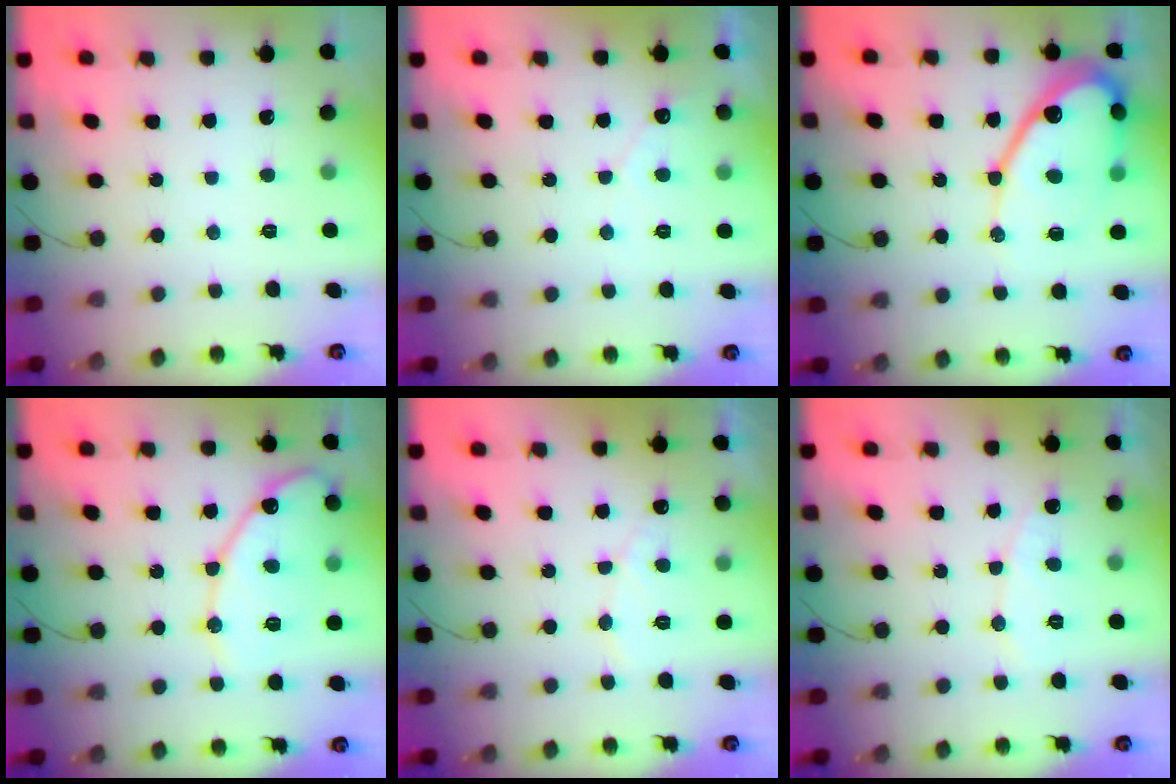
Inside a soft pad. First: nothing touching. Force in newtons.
{"total": 2.8, "press": 2.8, "slide": 0.1}
{"total": 15.7, "press": 15.6, "slide": 1.3}
{"total": 13.7, "press": 13.6, "slide": 1.3}
{"total": 6.7, "press": 6.7, "slide": 0.2}
{"total": 5.8, "press": 5.8, "slide": 0.4}